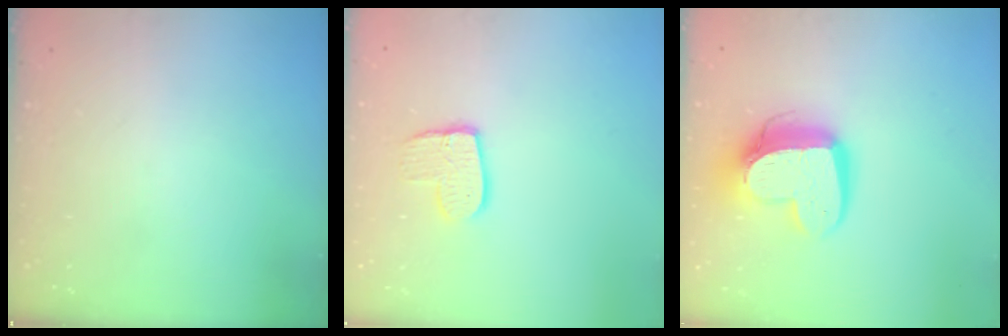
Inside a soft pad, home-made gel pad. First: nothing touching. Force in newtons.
{"total": 9.8, "press": 9.8, "slide": 0.7}
{"total": 14.9, "press": 14.9, "slide": 1.1}